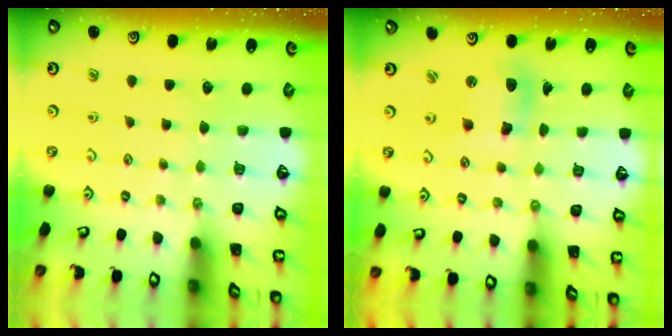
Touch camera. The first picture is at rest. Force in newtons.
{"total": 9.8, "press": 9.7, "slide": 1.3}